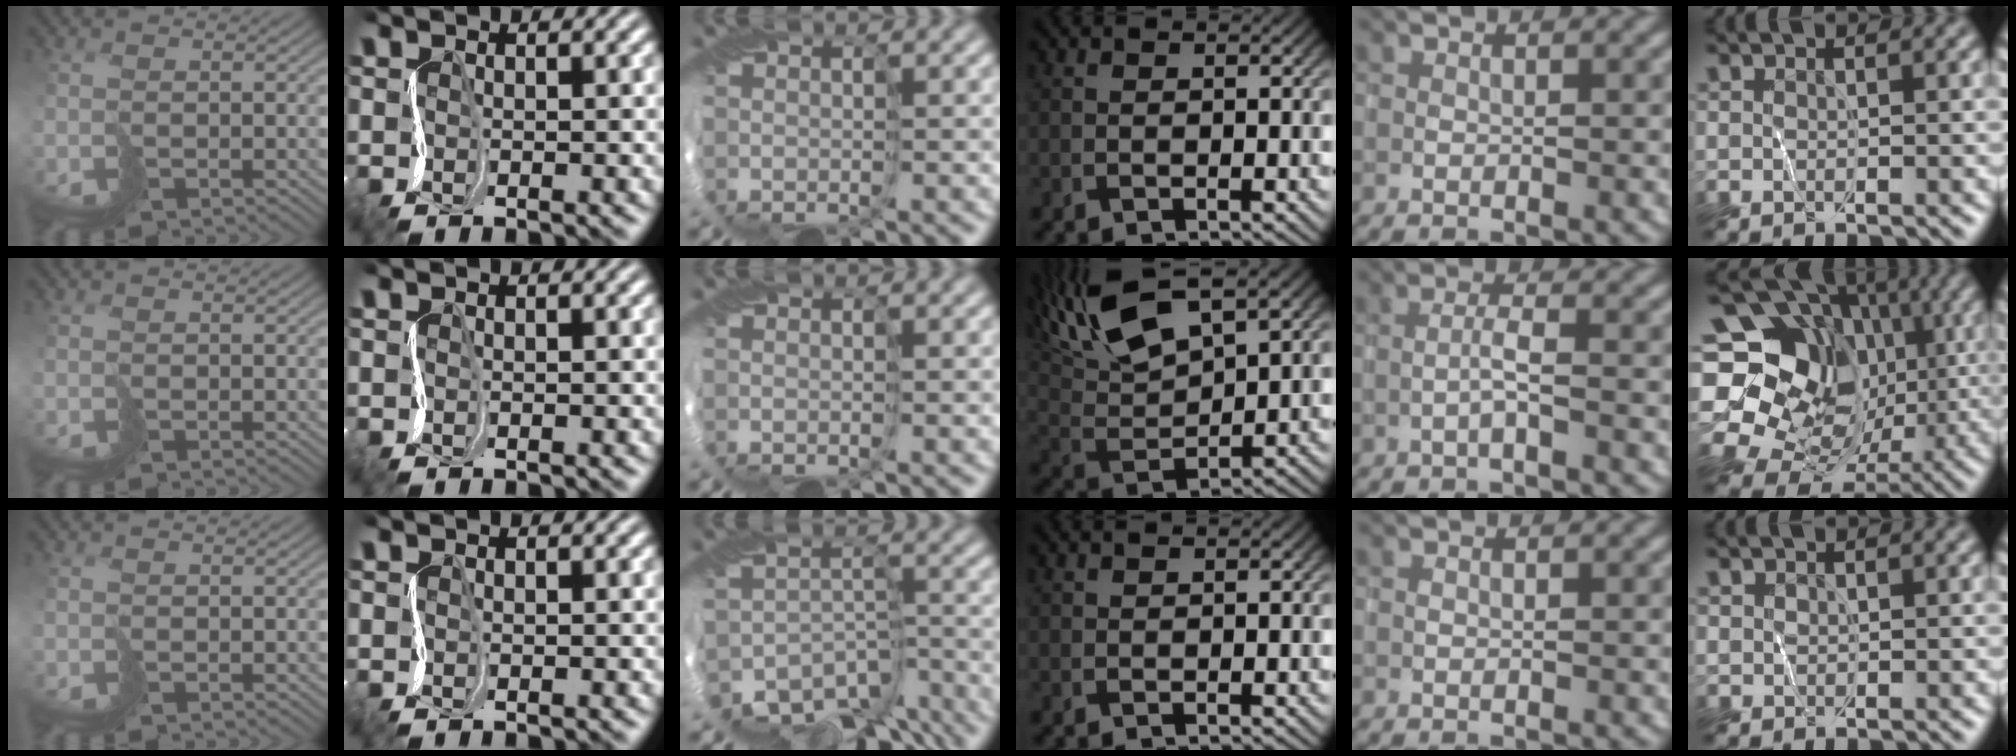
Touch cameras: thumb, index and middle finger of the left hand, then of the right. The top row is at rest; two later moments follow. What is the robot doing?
{"motion": "cut", "object": "receipt paper"}